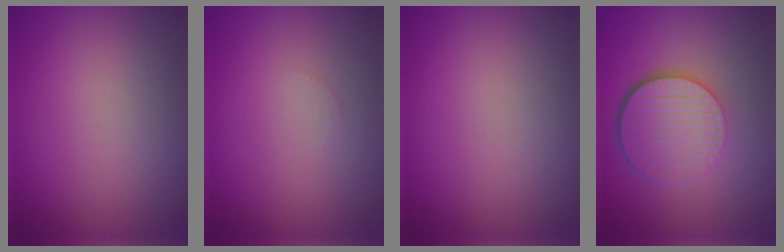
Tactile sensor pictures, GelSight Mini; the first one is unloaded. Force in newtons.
{"total": 0.7, "press": 0.6, "slide": 0.1}
{"total": 0.0}
{"total": 6.6, "press": 4.4, "slide": 4.9}